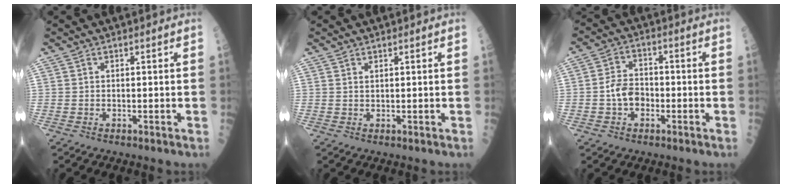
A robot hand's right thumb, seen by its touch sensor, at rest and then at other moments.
{"total": 0.5, "force": [0.4, 0.1, 0.3], "torque": [-0.005, -0.004, 0.009]}
{"total": 6.0, "force": [-1.4, 4.3, 3.9], "torque": [-0.047, 0.022, -0.030]}